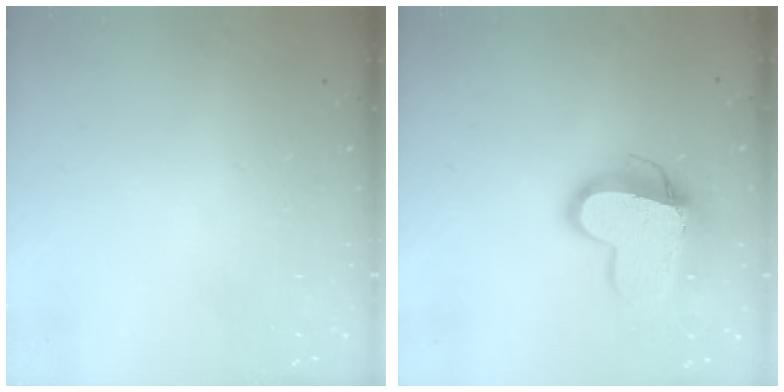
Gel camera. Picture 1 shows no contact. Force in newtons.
{"total": 13.5, "press": 13.5, "slide": 1.1}